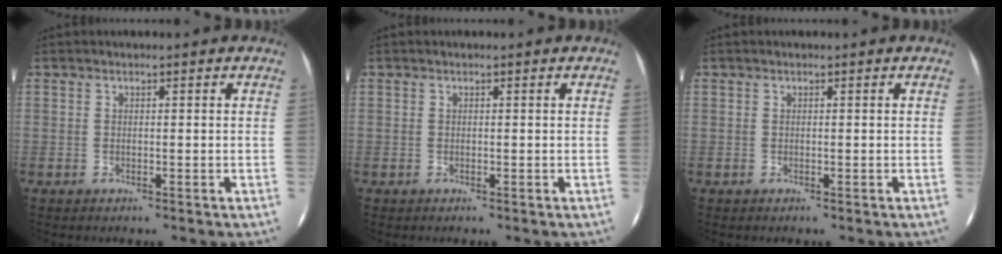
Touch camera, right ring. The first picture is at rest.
{"total": 0.0}
{"total": 0.0}